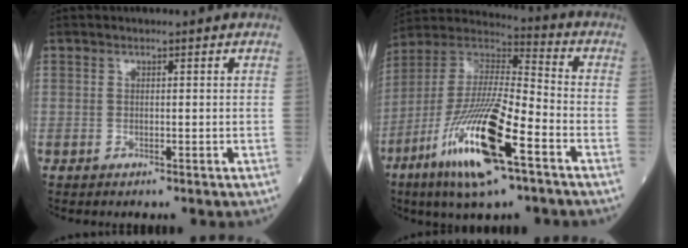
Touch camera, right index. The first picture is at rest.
{"total": 19.4, "force": [-9.1, 2.8, 16.9], "torque": [-0.369, -0.039, -0.172]}